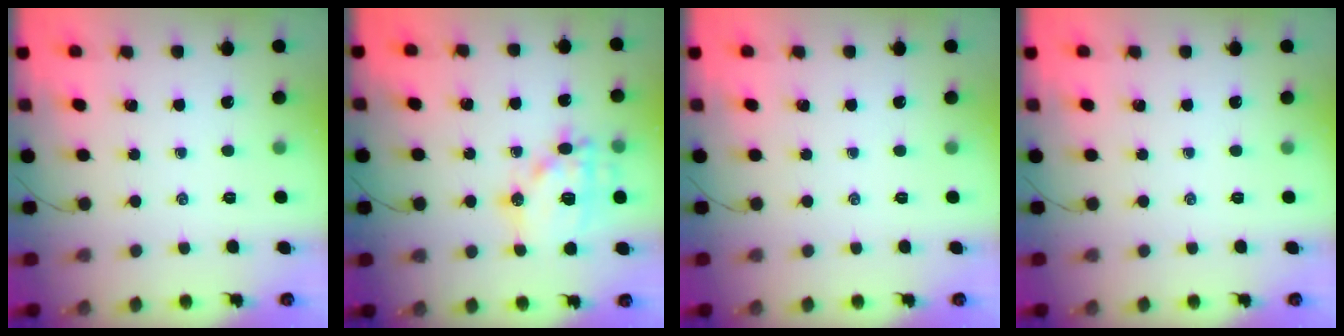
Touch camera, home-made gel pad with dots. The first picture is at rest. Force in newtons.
{"total": 15.6, "press": 15.5, "slide": 2.1}
{"total": 0.0}
{"total": 0.0}